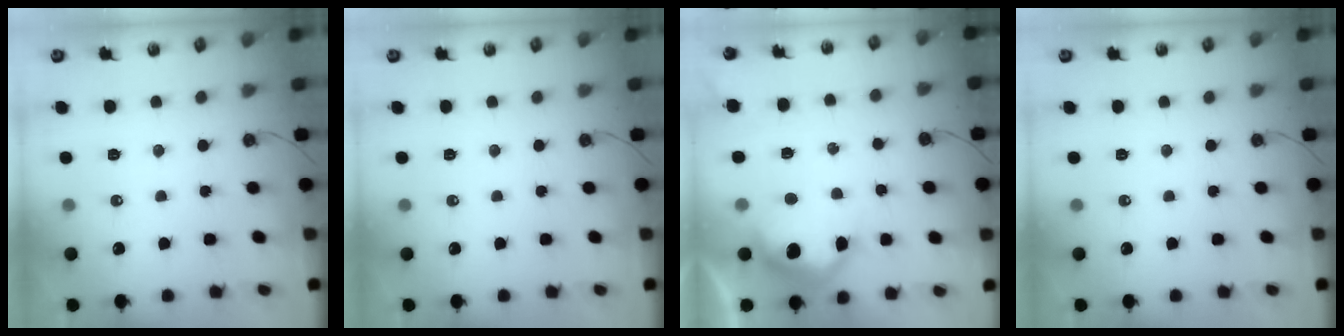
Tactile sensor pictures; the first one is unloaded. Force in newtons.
{"total": 0.0}
{"total": 15.1, "press": 15.1, "slide": 1.1}
{"total": 0.0}